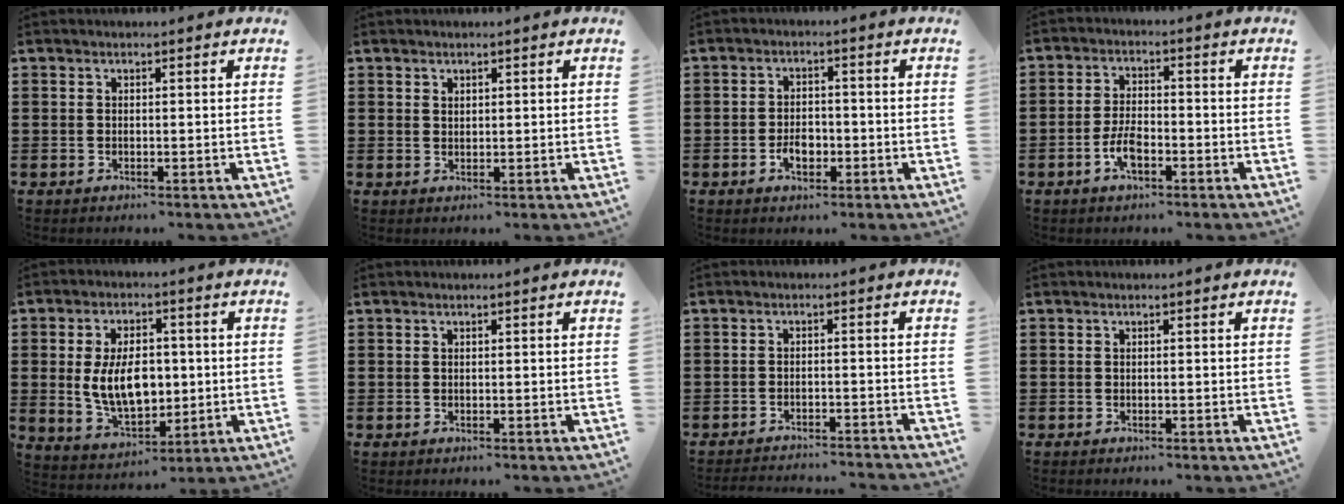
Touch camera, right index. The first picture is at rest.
{"total": 0.9, "force": [0.8, 0.4, 0.2], "torque": [-0.004, 0.001, 0.016]}
{"total": 3.5, "force": [-1.3, 2.1, 2.4], "torque": [-0.038, -0.001, -0.025]}
{"total": 4.6, "force": [-2.1, 2.1, 3.6], "torque": [-0.089, -0.003, -0.046]}
{"total": 9.5, "force": [0.2, 5.8, 7.5], "torque": [-0.140, 0.001, -0.001]}
{"total": 0.0}
{"total": 2.4, "force": [-2.4, -0.3, 0.2], "torque": [-0.007, -0.001, -0.051]}
{"total": 0.0}